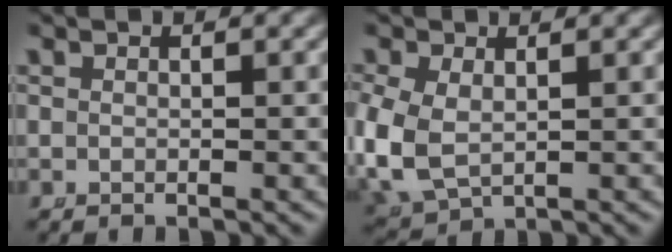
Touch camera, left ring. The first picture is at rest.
{"total": 5.6, "force": [-0.6, 4.6, 3.1], "torque": [-0.116, -0.037, 0.015]}